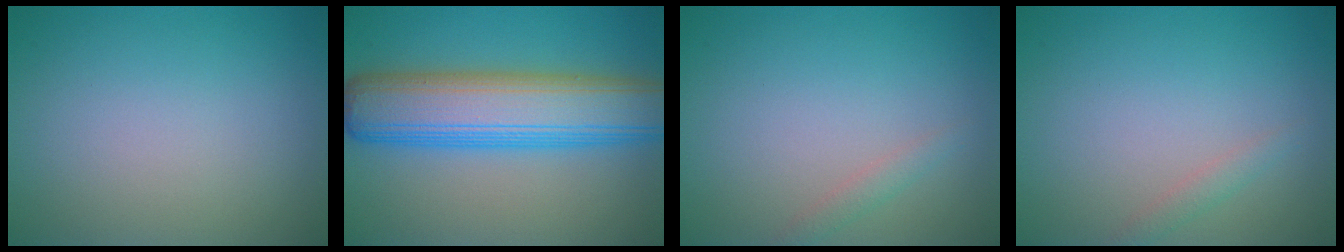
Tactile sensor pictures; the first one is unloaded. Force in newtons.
{"total": 10.2, "press": 10.2, "slide": 0.2}
{"total": 1.0, "press": 1.0, "slide": 0.1}
{"total": 1.0, "press": 1.0, "slide": 0.1}